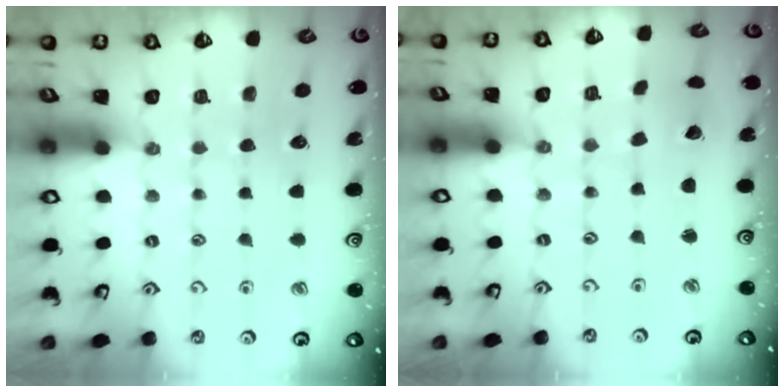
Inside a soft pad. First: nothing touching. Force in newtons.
{"total": 2.3, "press": 2.3, "slide": 0.1}